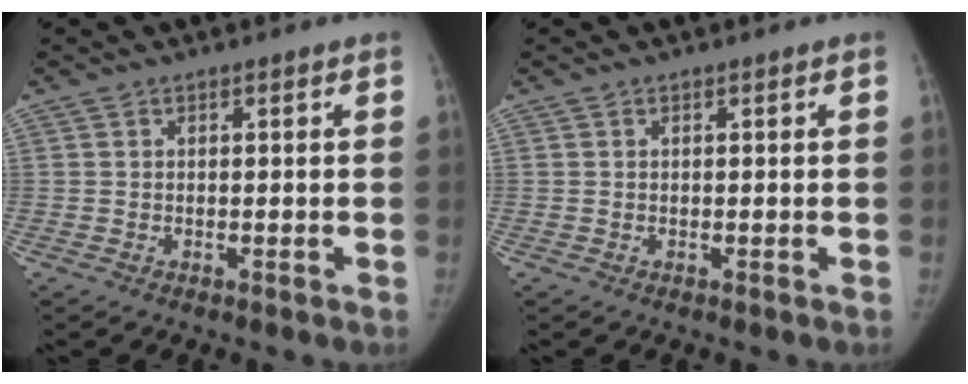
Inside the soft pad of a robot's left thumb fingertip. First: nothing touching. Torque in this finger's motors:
{"motor_torque": [0.07, 0.06, 0.29, -0.07, 0.00]}